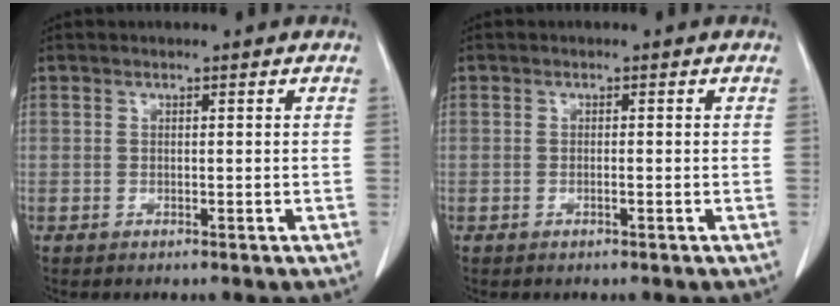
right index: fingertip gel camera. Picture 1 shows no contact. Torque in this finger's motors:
{"motor_torque": [-0.15, 0.12, -0.11, -0.01]}